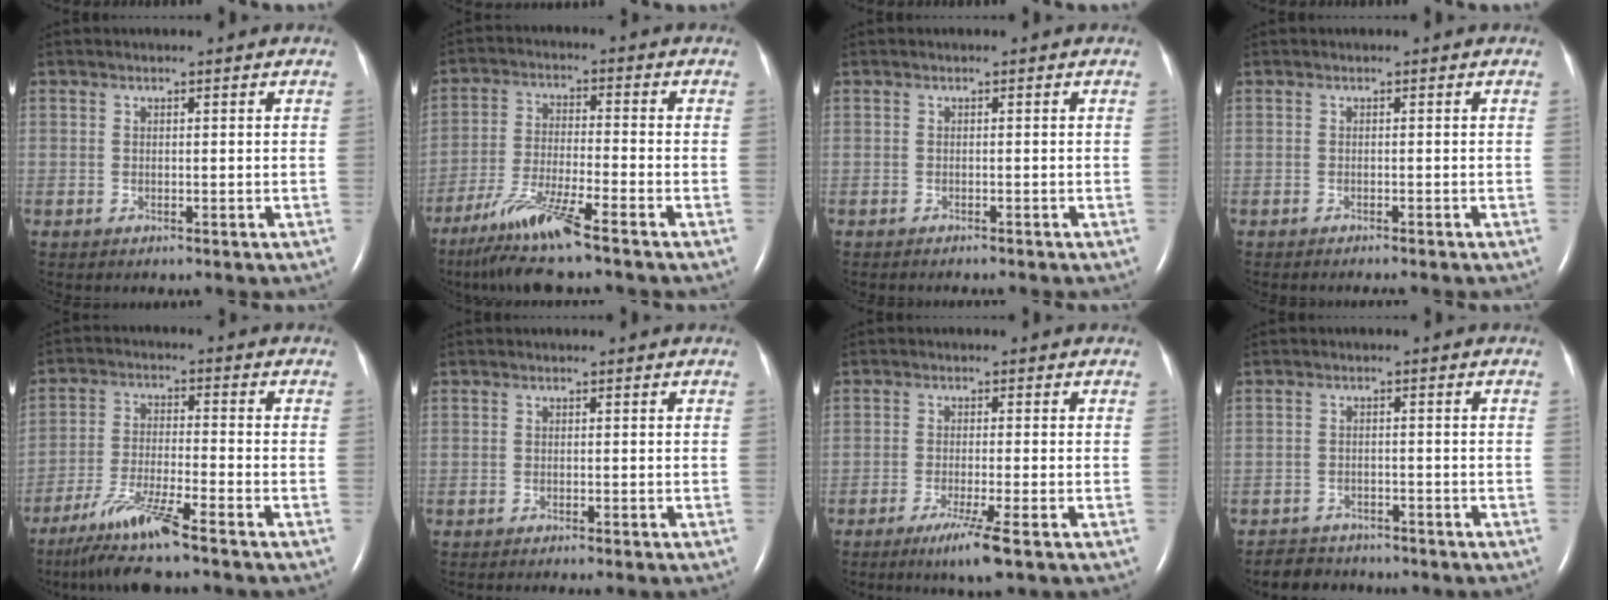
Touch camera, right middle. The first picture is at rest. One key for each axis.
{"total": 9.6, "fx": -7.0, "fy": -0.6, "fz": 6.5, "tx": -0.132, "ty": -0.036, "tz": -0.132}
{"total": 2.8, "fx": -2.5, "fy": 0.1, "fz": 1.3, "tx": -0.020, "ty": -0.005, "tz": -0.026}
{"total": 3.3, "fx": -2.9, "fy": -0.1, "fz": 1.6, "tx": -0.019, "ty": -0.005, "tz": -0.032}
{"total": 8.5, "fx": -6.6, "fy": -0.9, "fz": 5.4, "tx": -0.109, "ty": -0.036, "tz": -0.124}
{"total": 1.8, "fx": -1.4, "fy": -0.3, "fz": 1.1, "tx": -0.012, "ty": 0.002, "tz": -0.014}
{"total": 4.8, "fx": -2.7, "fy": -0.8, "fz": 3.9, "tx": -0.073, "ty": -0.020, "tz": -0.050}
{"total": 3.7, "fx": -3.5, "fy": 1.3, "fz": -0.2, "tx": -0.003, "ty": -0.007, "tz": -0.056}